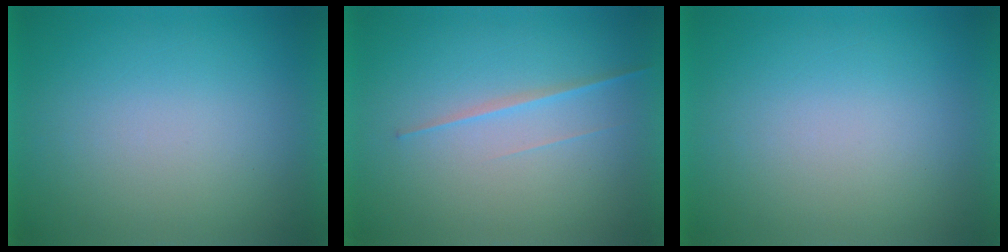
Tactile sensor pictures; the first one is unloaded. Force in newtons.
{"total": 1.8}
{"total": 1.3}